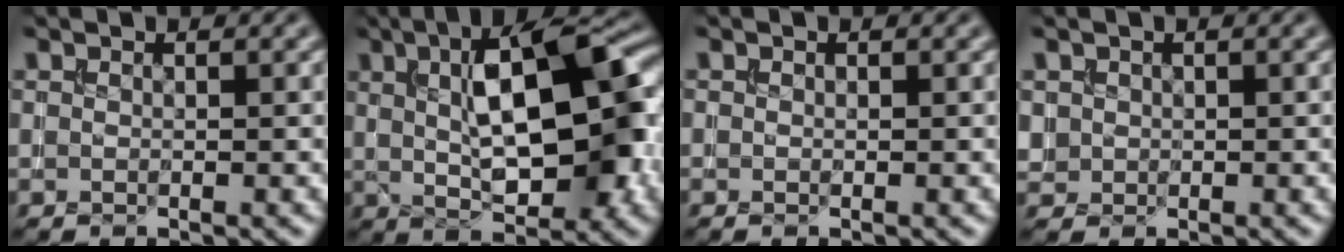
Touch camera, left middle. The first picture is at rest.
{"total": 11.8, "force": [2.0, 4.6, 10.7], "torque": [-0.148, 0.011, 0.031]}
{"total": 0.0}
{"total": 1.1, "force": [0.2, 1.1, 0.1], "torque": [0.005, -0.005, 0.005]}